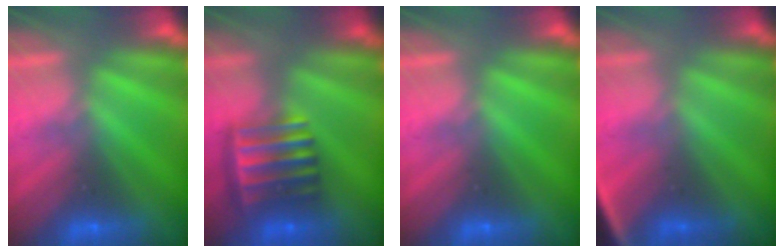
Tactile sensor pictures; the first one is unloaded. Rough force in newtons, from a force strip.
{"total": 6.1}
{"total": 0.0}
{"total": 2.7}